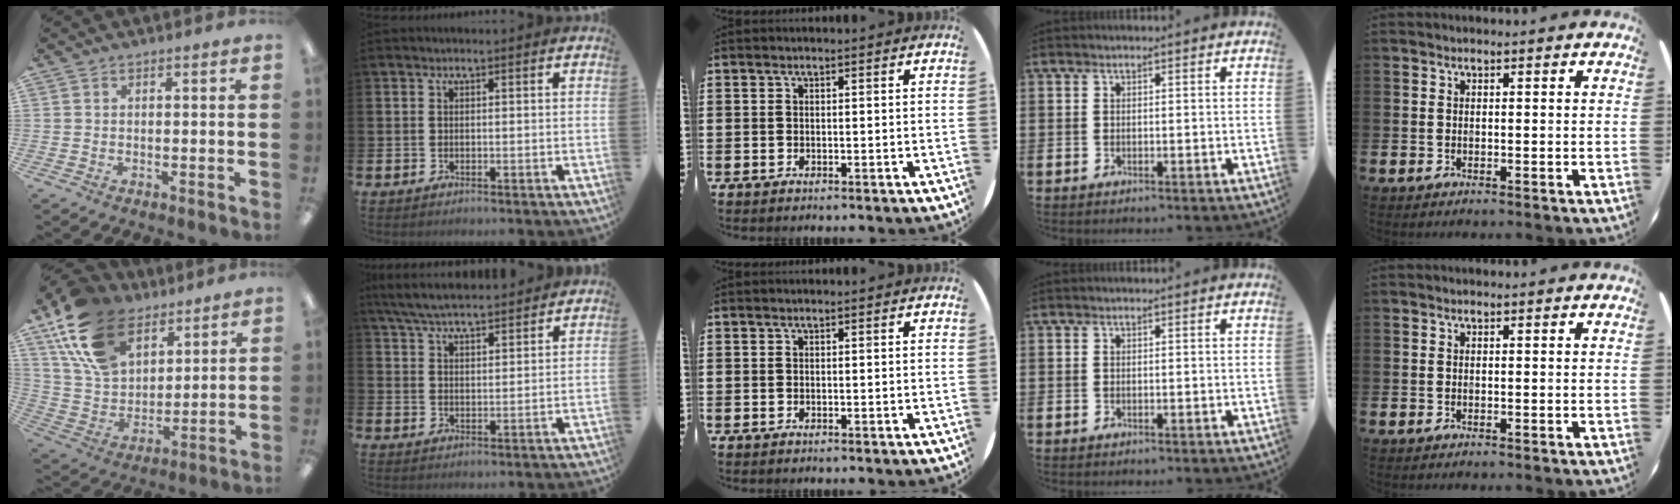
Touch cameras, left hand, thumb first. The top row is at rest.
{"thumb": {"total": 19.3, "force": [12.1, 11.5, 9.8], "torque": [-0.218, -0.040, 0.230]}, "index": {"total": 6.1, "force": [5.9, 0.6, 1.4], "torque": [-0.052, -0.025, 0.108]}}